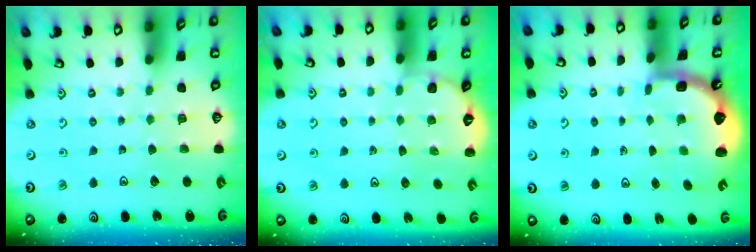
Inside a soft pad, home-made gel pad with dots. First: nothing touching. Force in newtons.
{"total": 2.4, "press": 2.3, "slide": 0.7}
{"total": 2.5, "press": 1.7, "slide": 1.8}